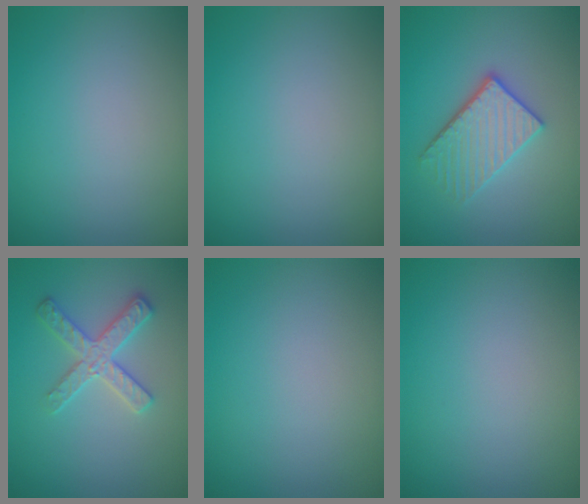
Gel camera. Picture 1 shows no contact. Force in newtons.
{"total": 0.0}
{"total": 3.5, "press": 3.3, "slide": 1.3}
{"total": 2.9, "press": 2.9, "slide": 0.1}
{"total": 0.0}
{"total": 0.0}